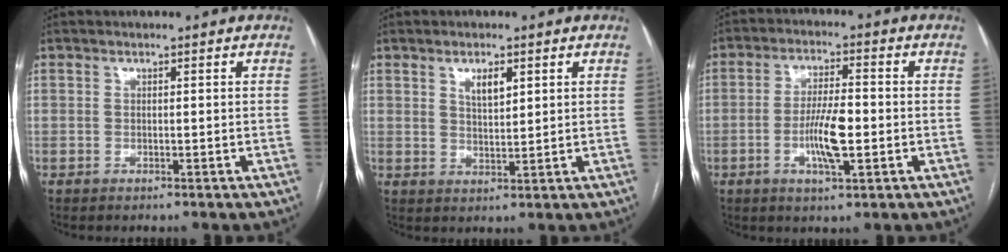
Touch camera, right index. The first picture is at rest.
{"total": 3.6, "force": [1.7, 1.4, 2.9], "torque": [-0.051, 0.000, 0.032]}
{"total": 7.9, "force": [-2.0, 1.8, 7.4], "torque": [-0.142, 0.002, -0.034]}